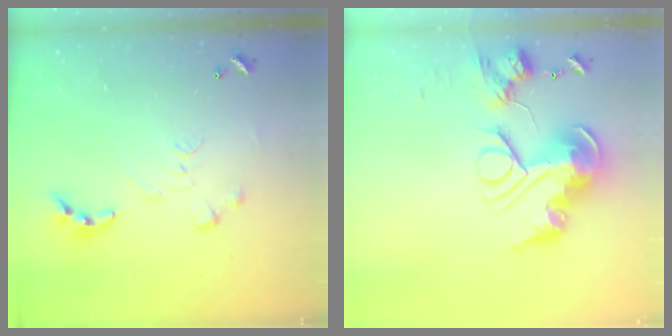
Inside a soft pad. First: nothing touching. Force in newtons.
{"total": 0.9, "press": 0.9, "slide": 0.0}